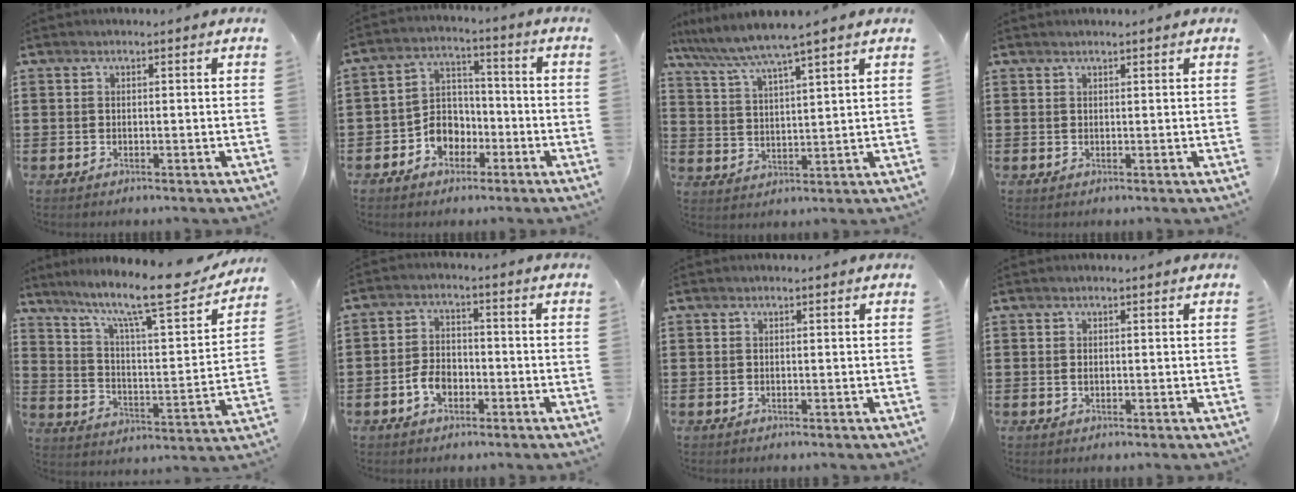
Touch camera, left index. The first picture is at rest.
{"total": 6.1, "force": [-2.9, 4.7, 2.4], "torque": [-0.057, 0.015, -0.056]}
{"total": 4.9, "force": [4.1, -0.6, 2.6], "torque": [-0.068, -0.027, 0.066]}
{"total": 0.7, "force": [0.6, 0.0, 0.4], "torque": [-0.008, -0.001, 0.011]}
{"total": 12.2, "force": [9.8, 1.4, 7.0], "torque": [-0.139, -0.071, 0.156]}
{"total": 4.5, "force": [-1.9, 2.9, 2.9], "torque": [-0.066, 0.002, -0.039]}
{"total": 0.0}
{"total": 0.7, "force": [0.0, 0.3, 0.6], "torque": [-0.014, 0.000, 0.000]}